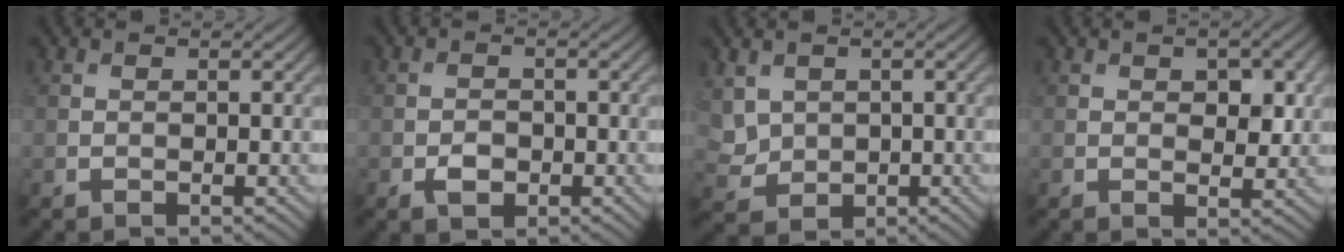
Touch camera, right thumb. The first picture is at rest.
{"total": 2.2, "force": [-1.0, 1.5, 1.3], "torque": [-0.023, -0.002, -0.020]}
{"total": 4.4, "force": [1.2, 3.6, 2.2], "torque": [-0.065, -0.007, 0.024]}
{"total": 3.8, "force": [1.1, 2.2, 2.9], "torque": [-0.046, -0.005, 0.019]}